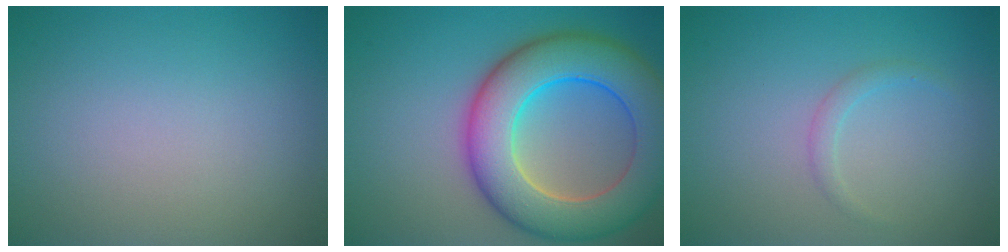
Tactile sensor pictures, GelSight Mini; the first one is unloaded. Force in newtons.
{"total": 11.1, "press": 11.1, "slide": 0.4}
{"total": 1.1, "press": 1.1, "slide": 0.1}